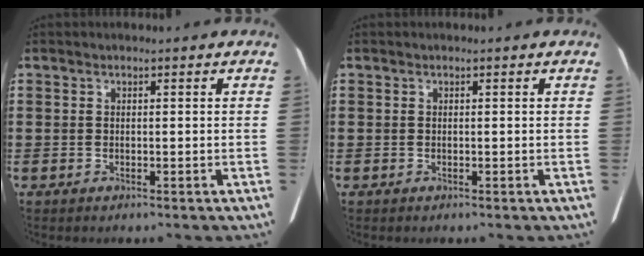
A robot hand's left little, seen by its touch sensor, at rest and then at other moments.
{"total": 0.0}